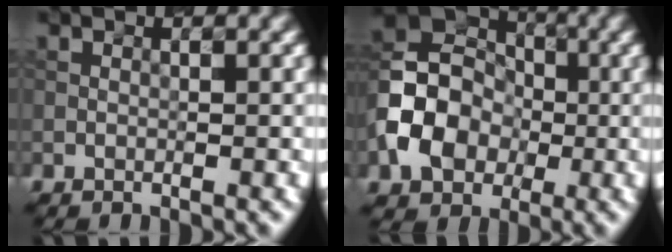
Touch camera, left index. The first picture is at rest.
{"total": 7.9, "force": [-1.9, 6.3, 4.4], "torque": [-0.085, 0.002, -0.048]}